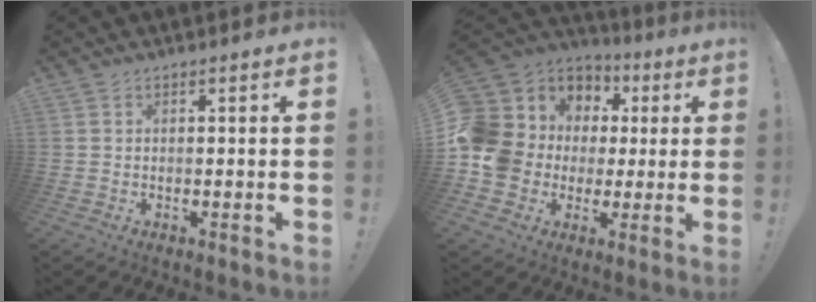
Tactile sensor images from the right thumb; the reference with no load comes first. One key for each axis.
{"total": 12.4, "fx": 1.1, "fy": 11.3, "fz": 5.1, "tx": -0.095, "ty": -0.010, "tz": 0.042}